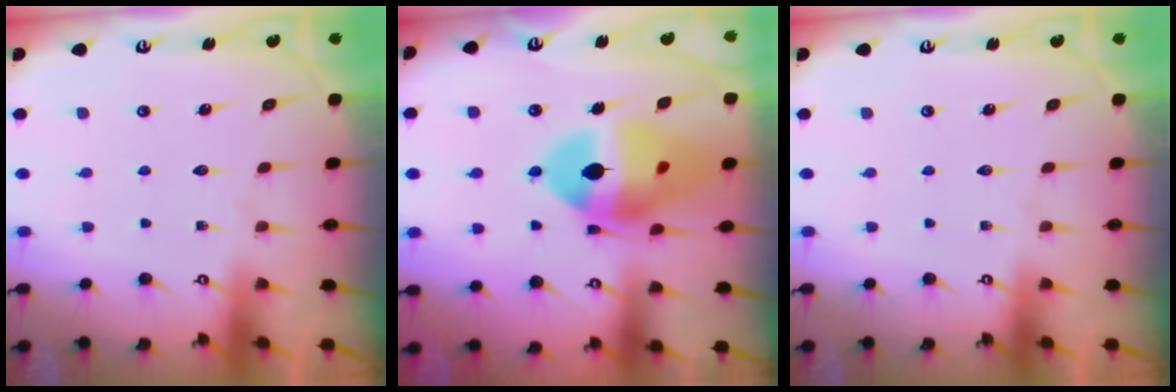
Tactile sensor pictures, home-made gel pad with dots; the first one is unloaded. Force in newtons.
{"total": 18.3, "press": 18.2, "slide": 1.9}
{"total": 0.0}